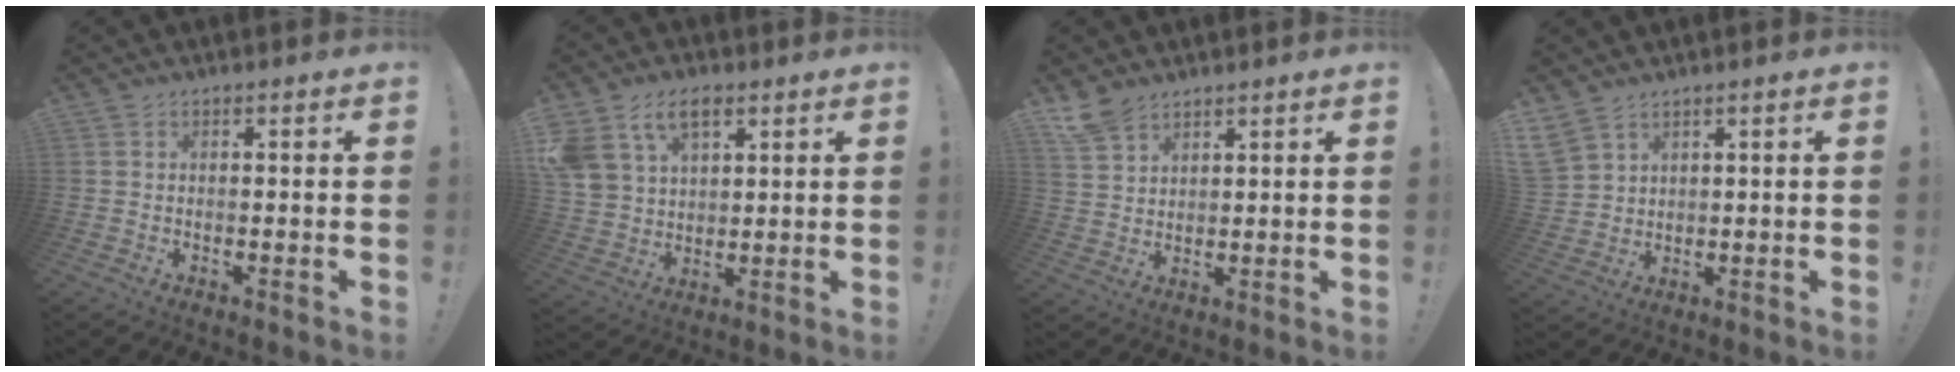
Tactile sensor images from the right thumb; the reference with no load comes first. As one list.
[{"total": 12.1, "force": [6.4, 8.2, 6.1], "torque": [-0.115, -0.021, 0.128]}, {"total": 7.7, "force": [5.9, 4.4, 2.3], "torque": [-0.044, -0.034, 0.119]}, {"total": 6.0, "force": [4.6, 3.4, 1.9], "torque": [-0.035, -0.023, 0.094]}]